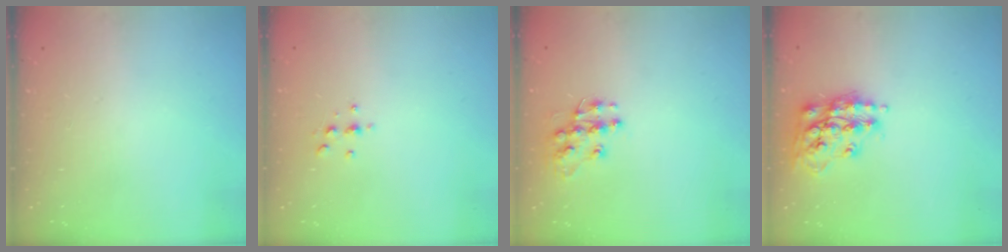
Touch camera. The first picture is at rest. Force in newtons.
{"total": 3.1, "press": 3.1, "slide": 0.5}
{"total": 10.0, "press": 10.0, "slide": 0.6}
{"total": 14.8, "press": 14.7, "slide": 1.5}